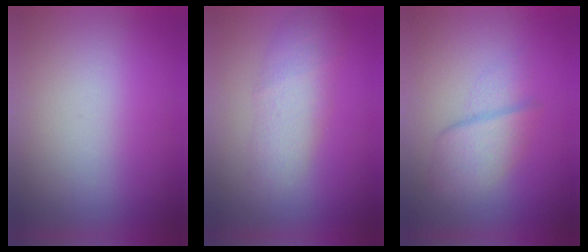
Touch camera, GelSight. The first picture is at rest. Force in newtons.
{"total": 2.6}
{"total": 2.7}